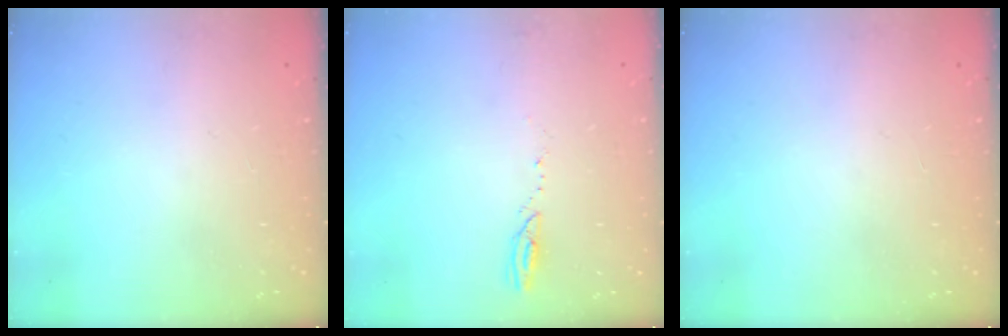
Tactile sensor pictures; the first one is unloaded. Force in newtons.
{"total": 2.6, "press": 2.6, "slide": 0.3}
{"total": 0.0}